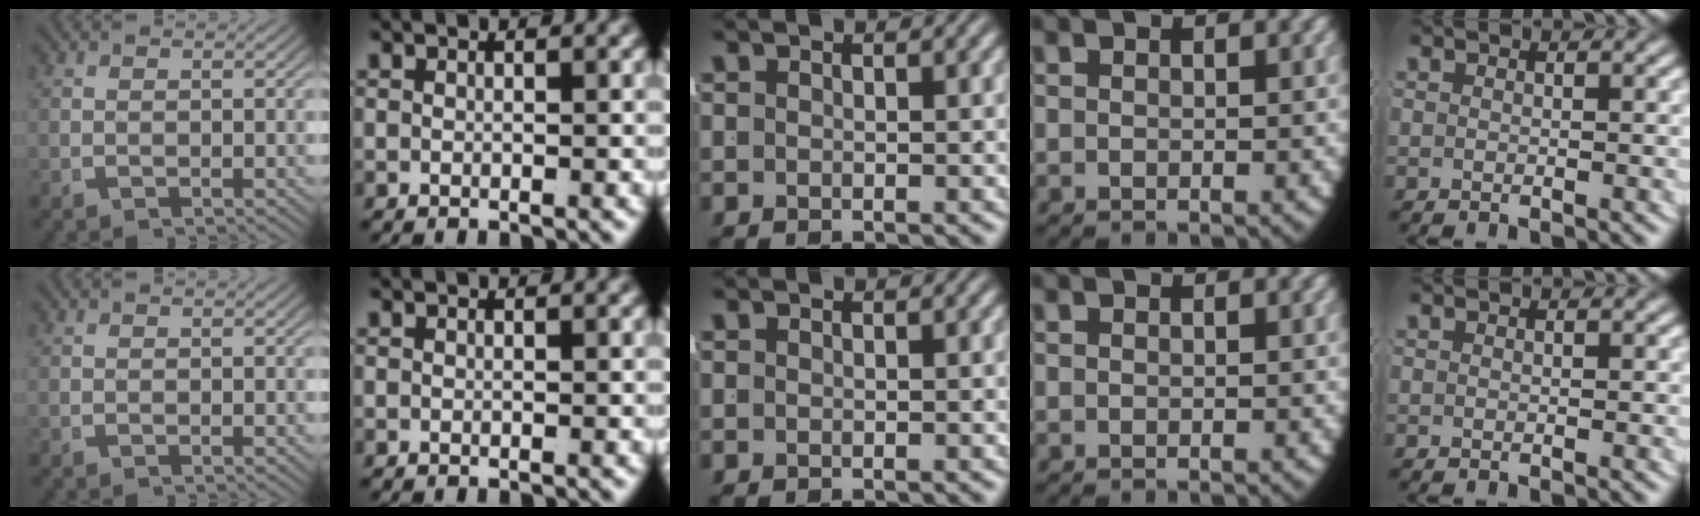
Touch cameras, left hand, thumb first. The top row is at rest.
{}